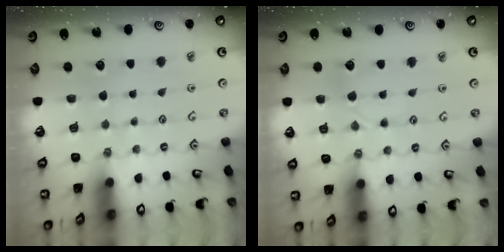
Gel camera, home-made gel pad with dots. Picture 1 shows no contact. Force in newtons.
{"total": 2.2, "press": 2.2, "slide": 0.3}